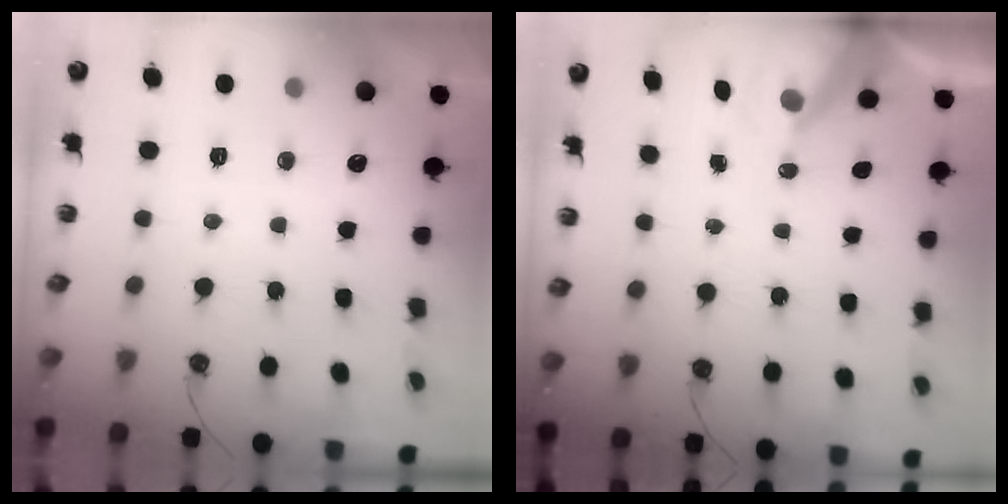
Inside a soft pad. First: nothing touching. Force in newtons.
{"total": 7.7, "press": 7.7, "slide": 0.7}